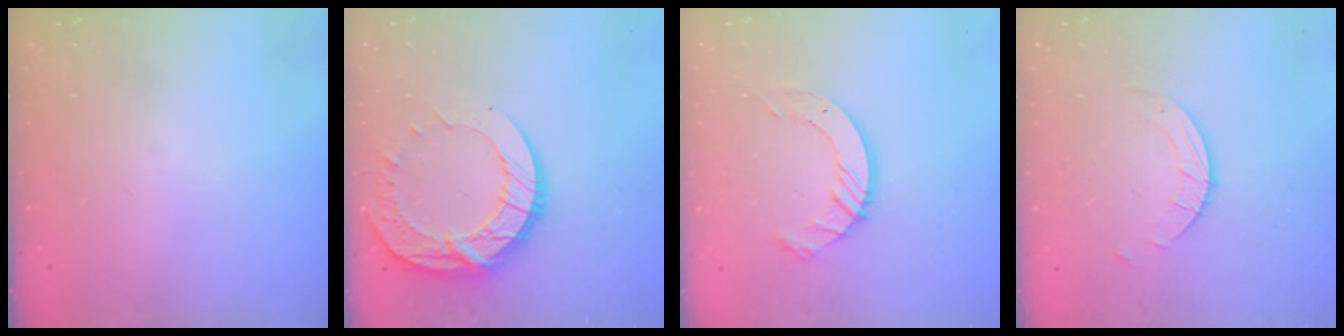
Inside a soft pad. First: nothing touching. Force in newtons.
{"total": 15.6, "press": 15.6, "slide": 1.2}
{"total": 8.8, "press": 8.8, "slide": 0.9}
{"total": 2.7, "press": 2.7, "slide": 0.3}